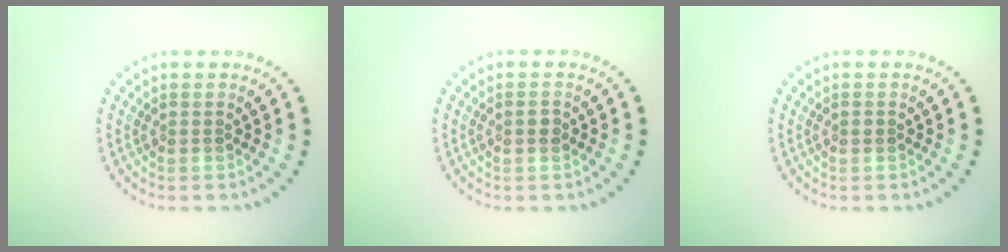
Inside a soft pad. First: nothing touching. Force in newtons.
{"total": 1.0, "press": 1.0, "slide": 0.3}
{"total": 0.6, "press": 0.6, "slide": 0.1}